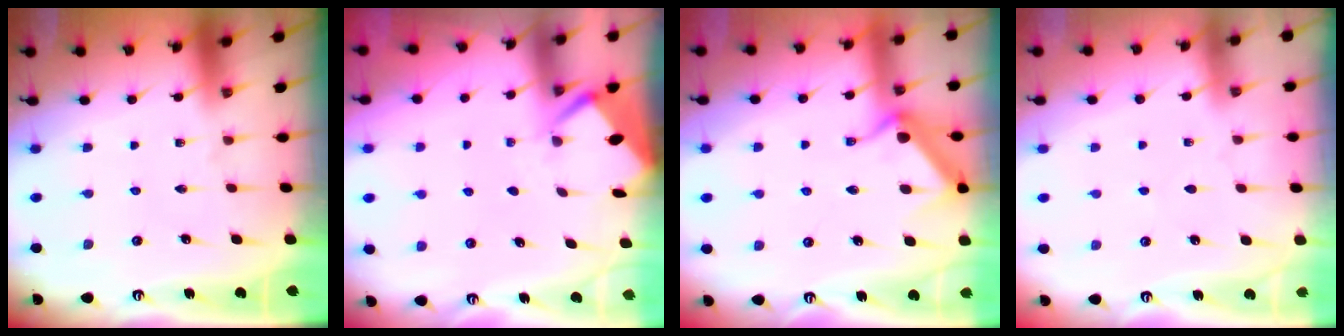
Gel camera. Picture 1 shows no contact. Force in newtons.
{"total": 2.9, "press": 2.9, "slide": 0.3}
{"total": 11.0, "press": 11.0, "slide": 0.2}
{"total": 2.8, "press": 2.8, "slide": 0.4}